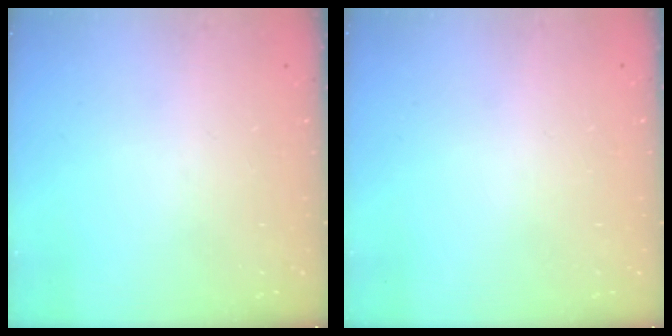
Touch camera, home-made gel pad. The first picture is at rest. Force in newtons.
{"total": 2.6, "press": 2.6, "slide": 0.2}